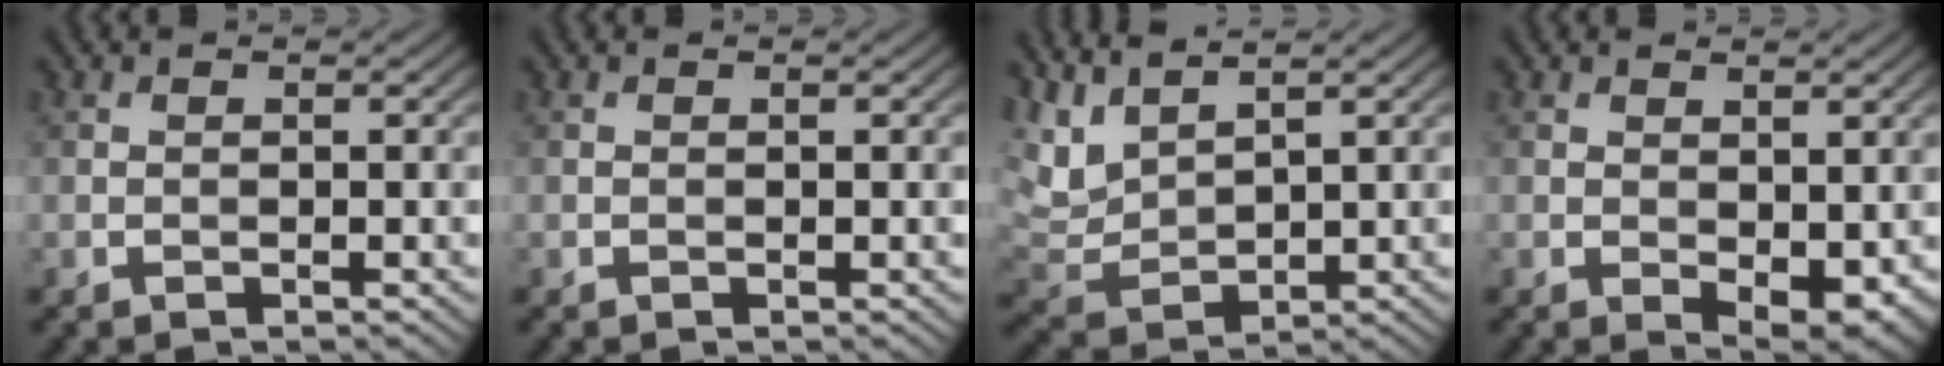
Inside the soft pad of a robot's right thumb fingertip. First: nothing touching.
{"total": 0.0}
{"total": 6.0, "force": [4.7, 1.9, 3.3], "torque": [-0.094, 0.003, 0.102]}
{"total": 3.6, "force": [0.0, 1.9, 3.0], "torque": [-0.047, -0.008, 0.007]}